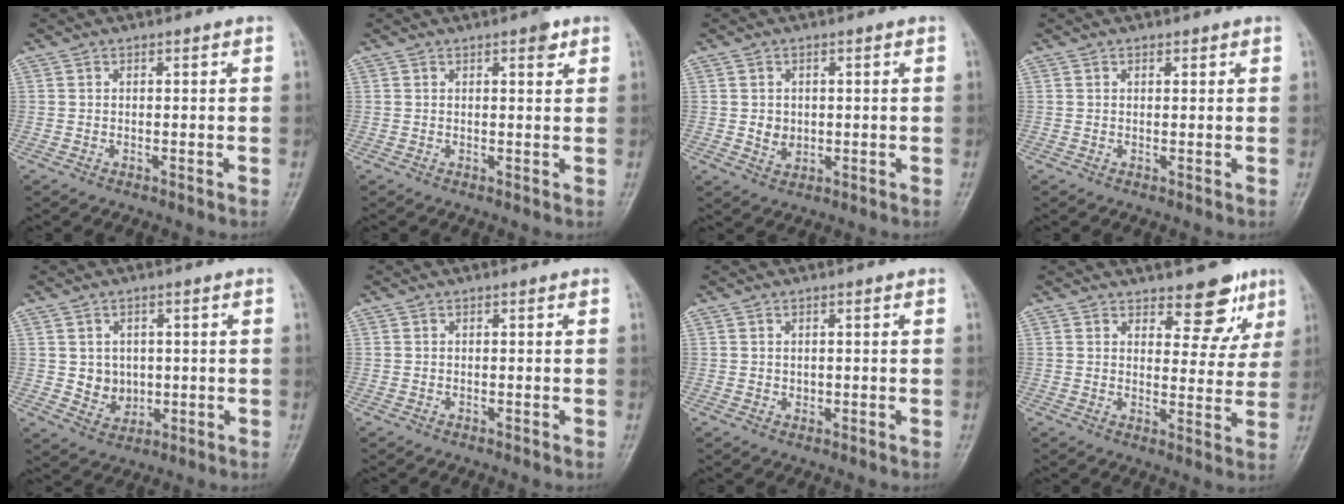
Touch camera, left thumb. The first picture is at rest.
{"total": 2.1, "force": [1.2, 0.7, 1.6], "torque": [-0.013, -0.002, 0.012]}
{"total": 3.3, "force": [-0.1, 2.8, 1.7], "torque": [-0.010, 0.001, 0.005]}
{"total": 0.7, "force": [0.3, 0.5, 0.3], "torque": [0.000, 0.001, 0.003]}
{"total": 5.3, "force": [0.2, 4.7, 2.4], "torque": [-0.008, -0.002, 0.014]}
{"total": 0.0}
{"total": 0.9, "force": [0.2, 0.8, 0.4], "torque": [0.000, 0.000, 0.005]}
{"total": 8.0, "force": [5.4, 4.0, 4.3], "torque": [-0.013, -0.031, 0.071]}